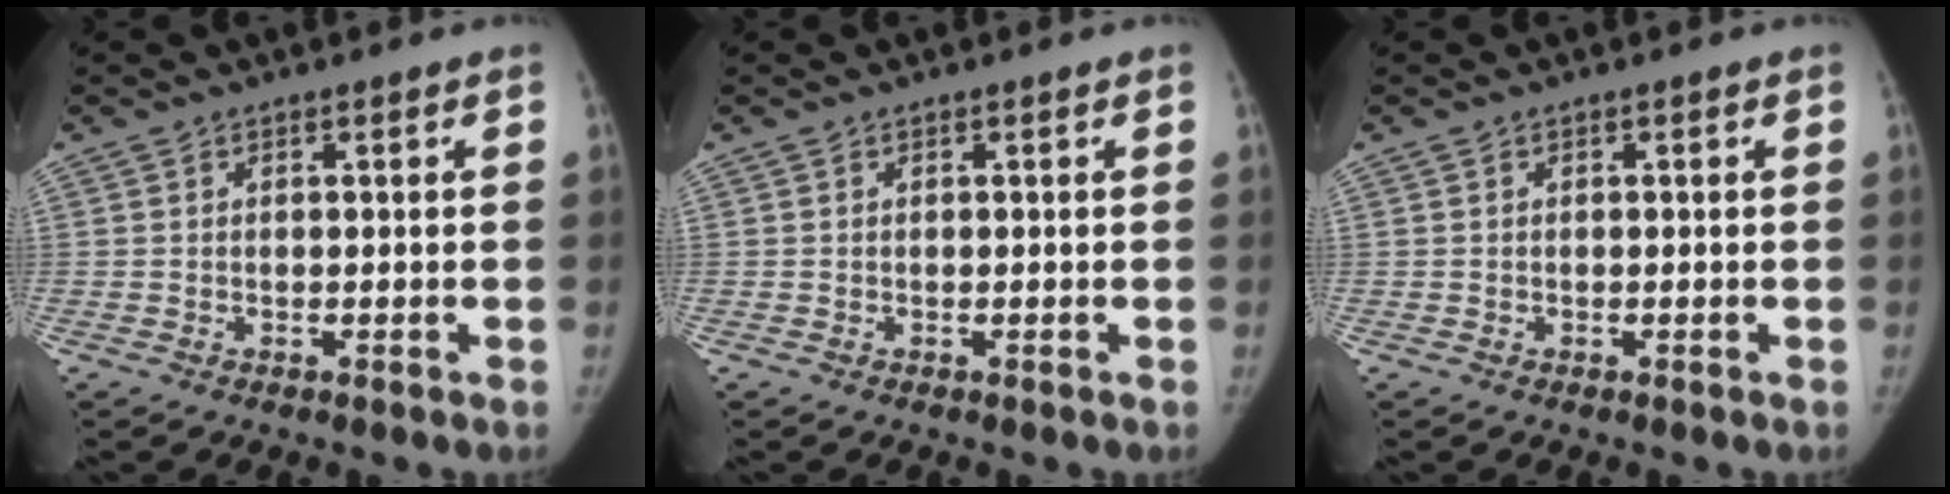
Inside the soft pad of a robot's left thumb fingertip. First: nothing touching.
{"total": 0.0}
{"total": 0.0}